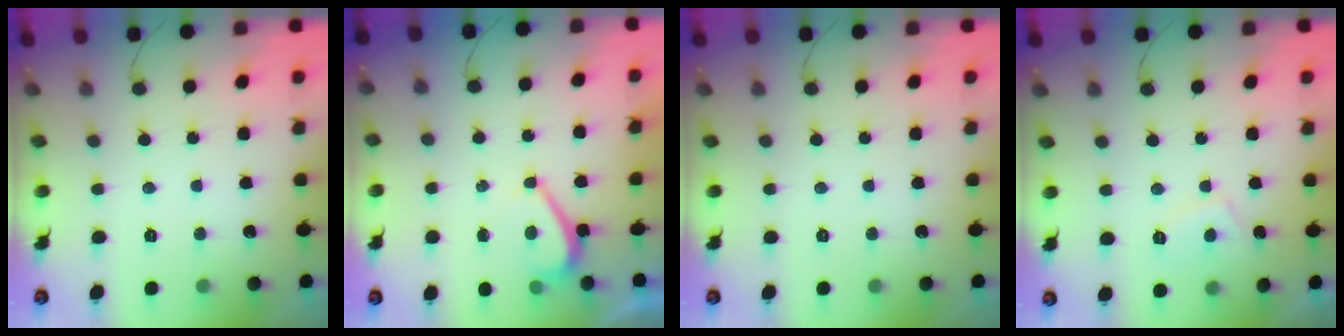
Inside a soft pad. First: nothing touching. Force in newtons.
{"total": 2.8, "press": 2.8, "slide": 0.5}
{"total": 0.0}
{"total": 2.8, "press": 2.8, "slide": 0.7}